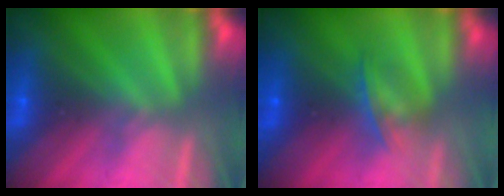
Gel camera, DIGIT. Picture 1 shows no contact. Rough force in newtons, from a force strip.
{"total": 6.4}